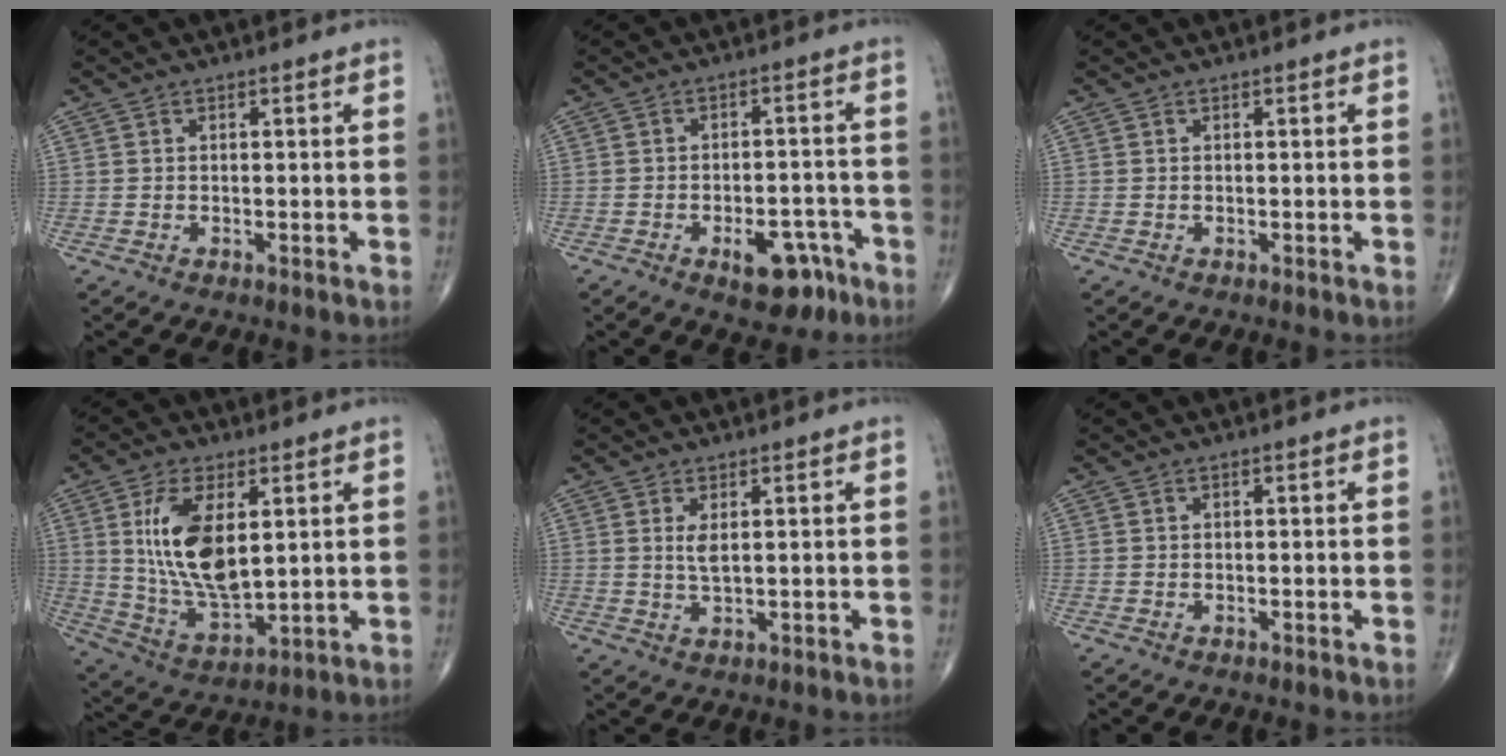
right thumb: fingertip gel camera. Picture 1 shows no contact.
{"total": 8.1, "force": [-4.4, 4.4, 5.2], "torque": [-0.049, 0.033, -0.054]}
{"total": 0.0}
{"total": 15.0, "force": [3.7, 7.2, 12.7], "torque": [-0.237, -0.024, 0.082]}
{"total": 2.7, "force": [0.8, 0.9, 2.5], "torque": [-0.052, -0.011, 0.021]}
{"total": 0.0}